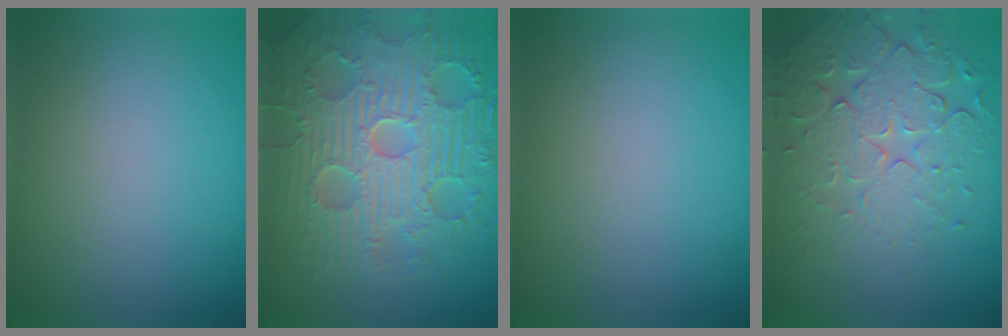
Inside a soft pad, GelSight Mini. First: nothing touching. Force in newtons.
{"total": 9.2, "press": 6.8, "slide": 6.2}
{"total": 0.0}
{"total": 6.4, "press": 4.9, "slide": 4.1}